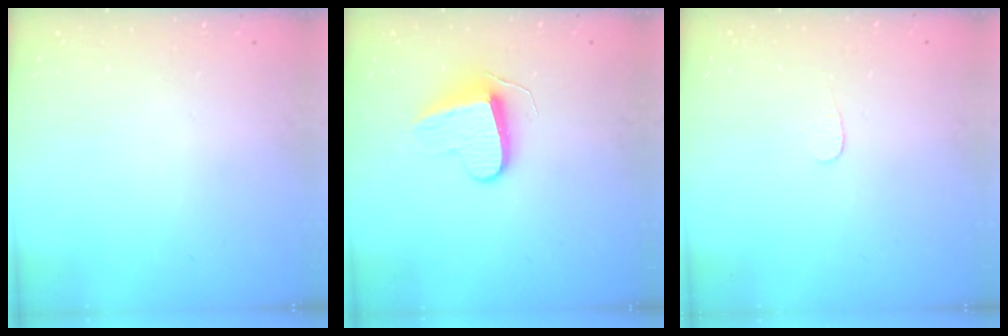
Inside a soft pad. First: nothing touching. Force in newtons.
{"total": 9.5, "press": 9.5, "slide": 0.4}
{"total": 3.0, "press": 3.0, "slide": 0.2}